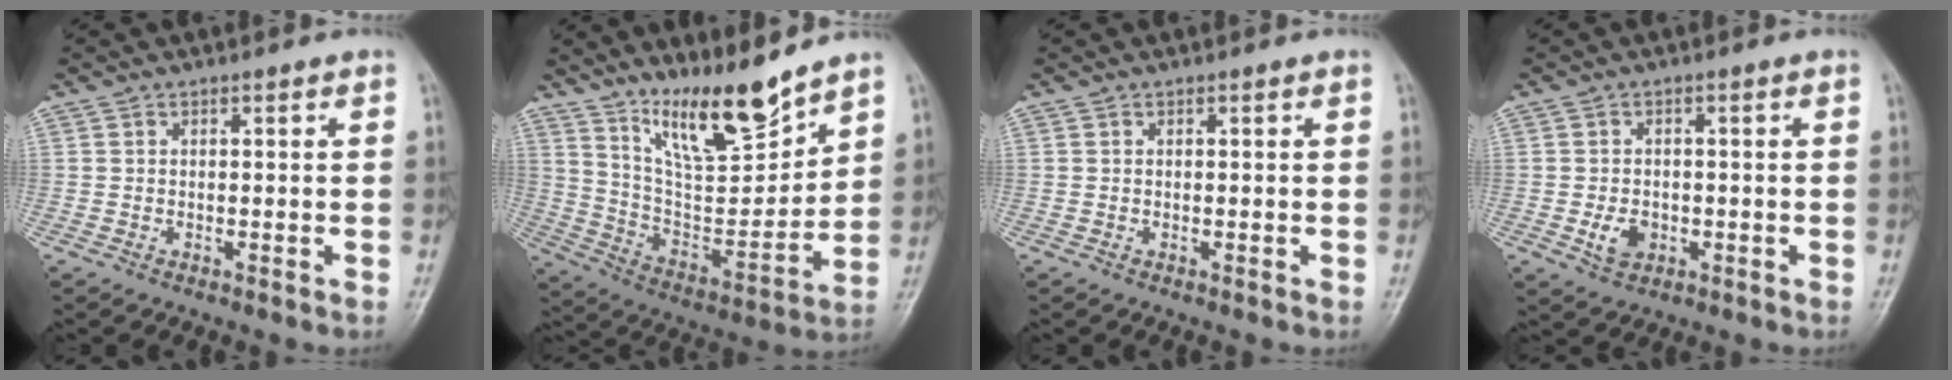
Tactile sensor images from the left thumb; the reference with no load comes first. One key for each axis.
{"total": 14.7, "fx": 11.6, "fy": 3.2, "fz": 8.6, "tx": -0.114, "ty": -0.085, "tz": 0.216}
{"total": 0.0}
{"total": 3.8, "fx": -1.0, "fy": 2.8, "fz": 2.4, "tx": -0.036, "ty": 0.001, "tz": -0.011}